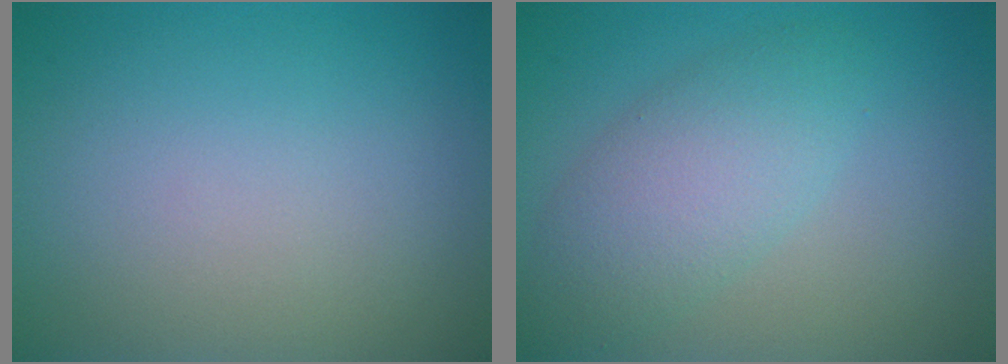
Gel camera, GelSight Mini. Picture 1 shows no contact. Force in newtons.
{"total": 4.1, "press": 4.1, "slide": 0.2}